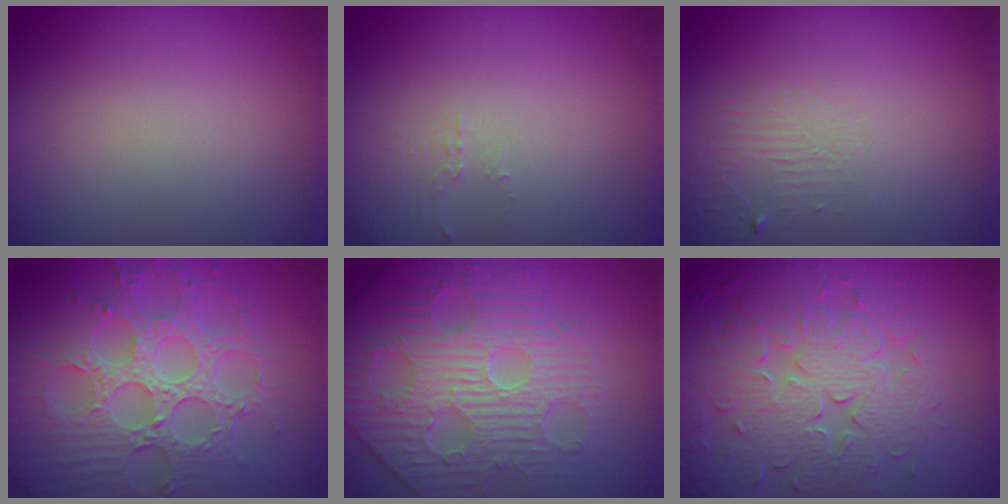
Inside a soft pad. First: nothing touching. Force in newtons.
{"total": 1.2, "press": 1.2, "slide": 0.4}
{"total": 1.4, "press": 0.1, "slide": 1.4}
{"total": 8.5, "press": 6.3, "slide": 5.8}
{"total": 6.9, "press": 5.9, "slide": 3.6}
{"total": 8.7, "press": 6.3, "slide": 6.0}